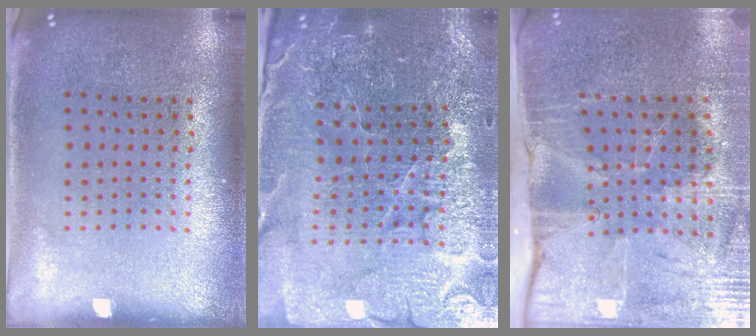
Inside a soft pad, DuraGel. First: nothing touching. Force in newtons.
{"total": 4.3, "press": 4.2, "slide": 1.0}
{"total": 4.2, "press": 3.6, "slide": 2.2}